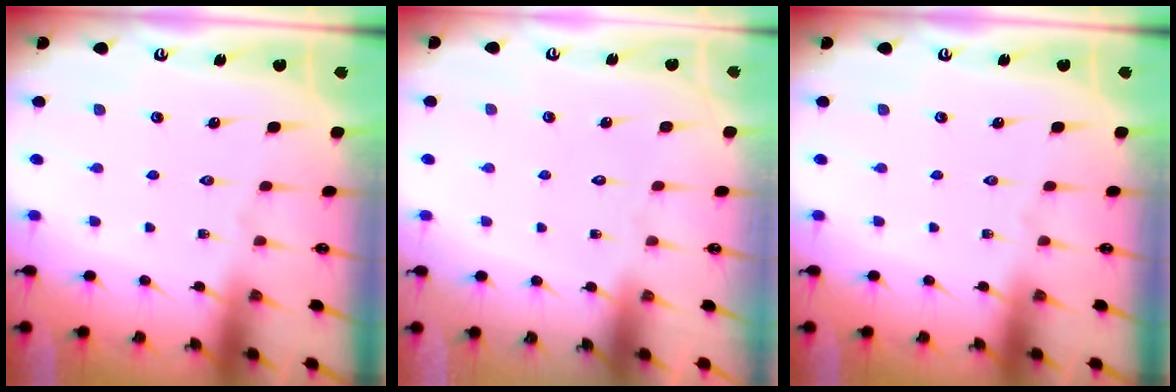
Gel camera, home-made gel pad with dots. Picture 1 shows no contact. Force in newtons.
{"total": 1.8, "press": 1.8, "slide": 0.1}
{"total": 0.0}